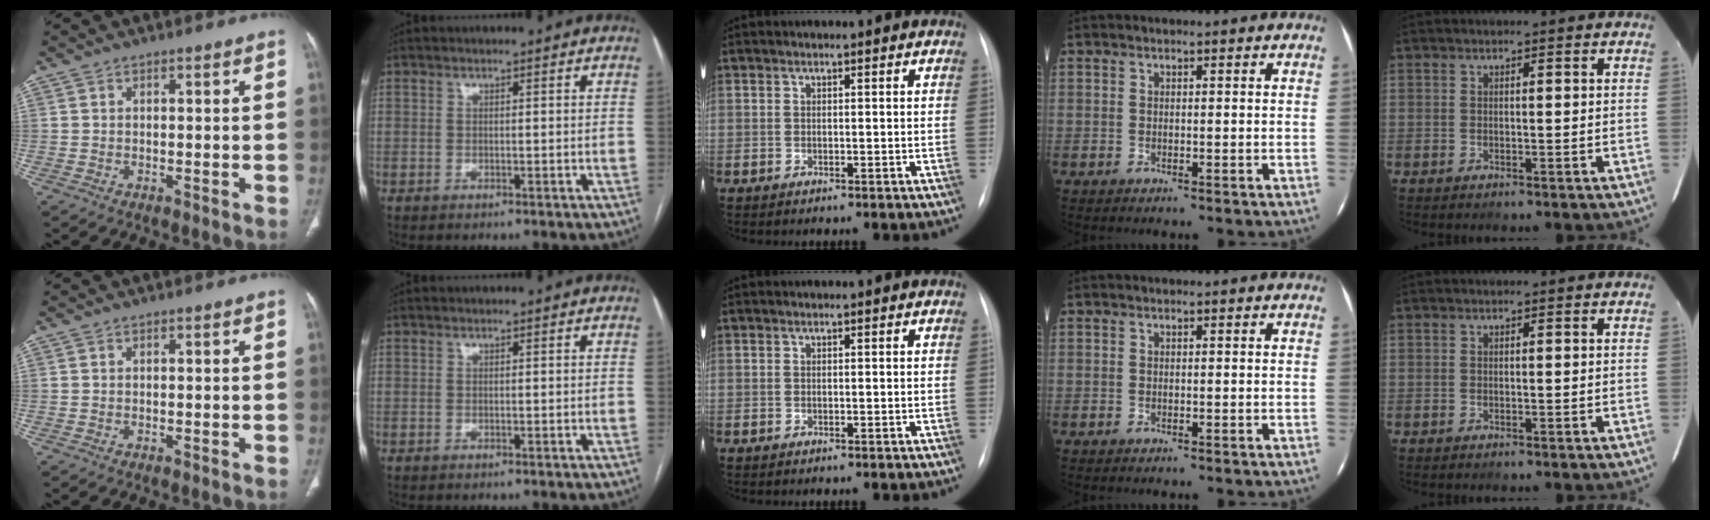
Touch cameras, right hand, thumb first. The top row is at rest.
{}